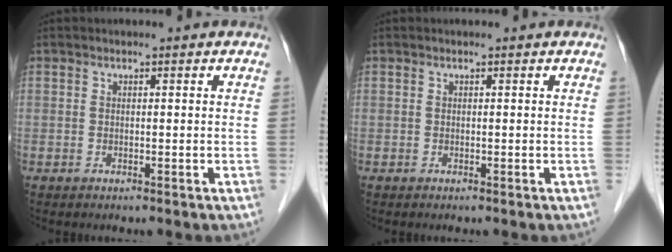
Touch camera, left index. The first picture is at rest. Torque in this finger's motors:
{"motor_torque": [-0.03, -0.03, 0.00, 0.00]}